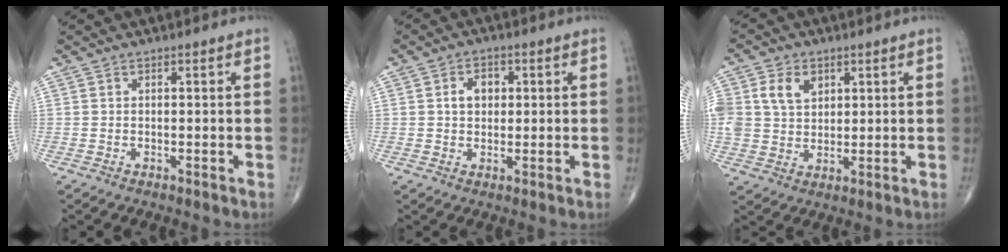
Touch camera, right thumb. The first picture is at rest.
{"total": 4.3, "force": [0.8, 3.2, 2.7], "torque": [-0.030, 0.007, 0.010]}
{"total": 8.7, "force": [3.1, 6.5, 4.8], "torque": [-0.084, -0.005, 0.065]}